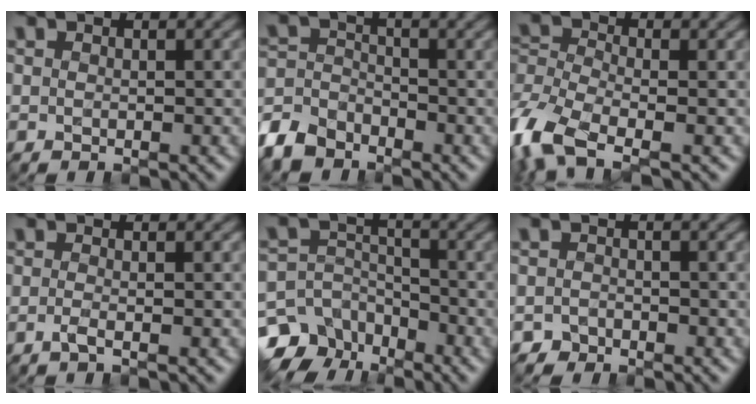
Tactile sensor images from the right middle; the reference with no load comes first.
{"total": 4.6, "force": [-3.7, 2.3, 1.6], "torque": [-0.036, -0.009, -0.083]}
{"total": 8.2, "force": [-4.7, 3.8, 5.6], "torque": [-0.140, -0.017, -0.105]}
{"total": 1.3, "force": [-0.5, 0.3, 1.1], "torque": [-0.021, -0.006, -0.015]}
{"total": 9.1, "force": [-6.1, 6.3, 2.4], "torque": [-0.038, -0.017, -0.112]}
{"total": 1.2, "force": [-0.9, 0.8, -0.2], "torque": [0.011, 0.004, -0.017]}